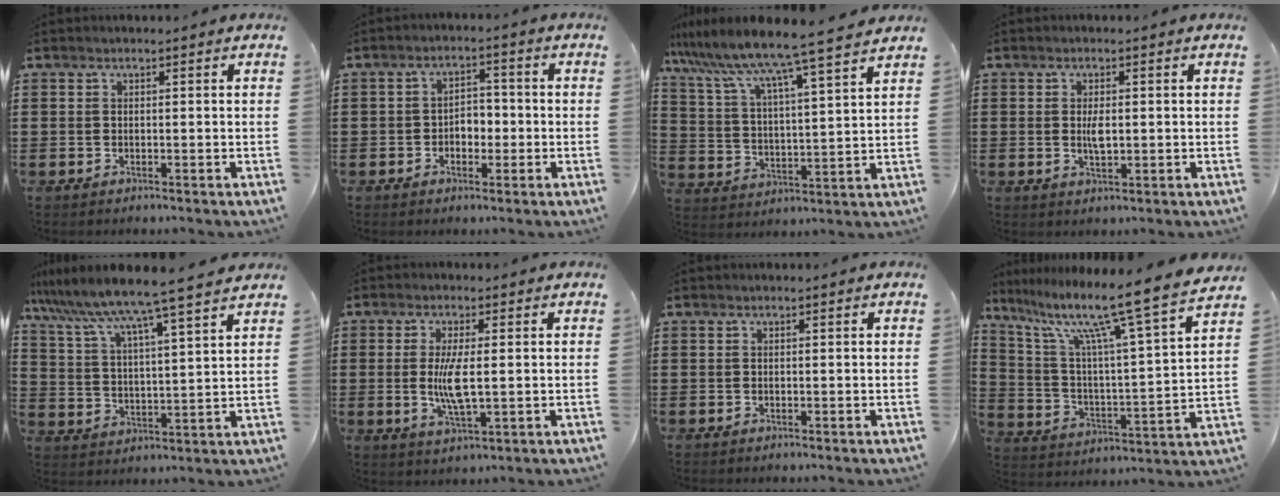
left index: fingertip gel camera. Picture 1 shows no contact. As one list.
[{"total": 3.1, "force": [-1.3, 2.2, 1.7], "torque": [-0.038, 0.008, -0.030]}, {"total": 7.6, "force": [6.9, -1.1, 3.0], "torque": [-0.086, -0.052, 0.110]}, {"total": 2.7, "force": [0.1, 1.0, 2.5], "torque": [-0.056, -0.002, -0.001]}, {"total": 7.0, "force": [6.4, -1.3, 2.5], "torque": [-0.076, -0.051, 0.101]}, {"total": 6.1, "force": [0.0, 1.5, 5.9], "torque": [-0.130, -0.006, -0.008]}, {"total": 0.0}, {"total": 11.8, "force": [9.4, -0.3, 7.2], "torque": [-0.158, -0.072, 0.142]}]